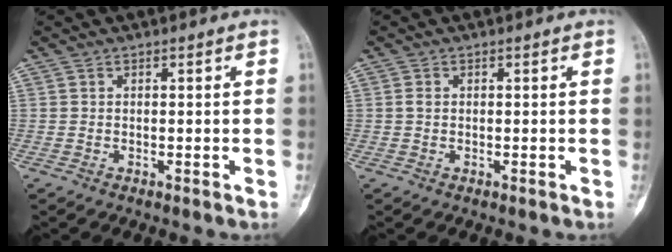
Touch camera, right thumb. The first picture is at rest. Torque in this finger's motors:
{"motor_torque": [0.29, 0.16, 0.18, -0.26, 0.01]}